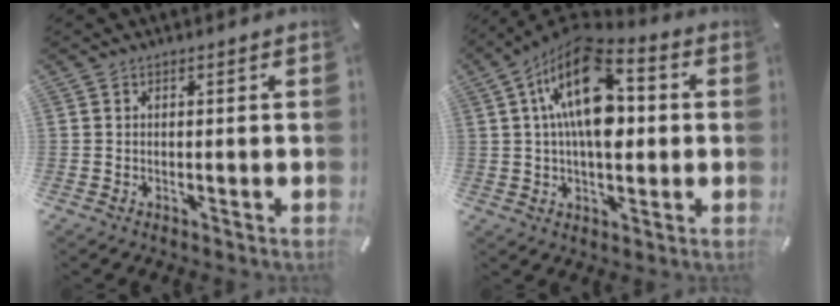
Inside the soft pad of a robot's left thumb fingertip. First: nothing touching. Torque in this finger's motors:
{"motor_torque": [1.47, 3.54, 2.12, -0.65, 0.31]}